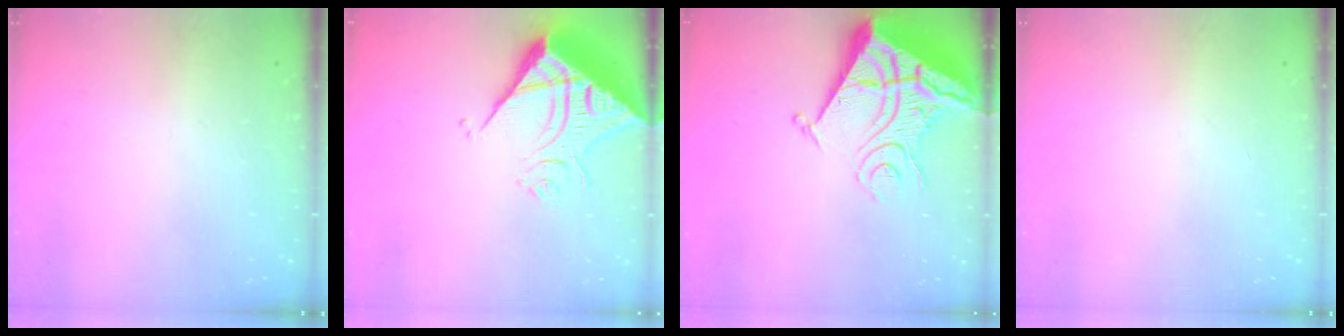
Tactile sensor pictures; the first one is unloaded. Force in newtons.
{"total": 12.1, "press": 12.0, "slide": 1.2}
{"total": 16.7, "press": 16.6, "slide": 2.2}
{"total": 0.0}